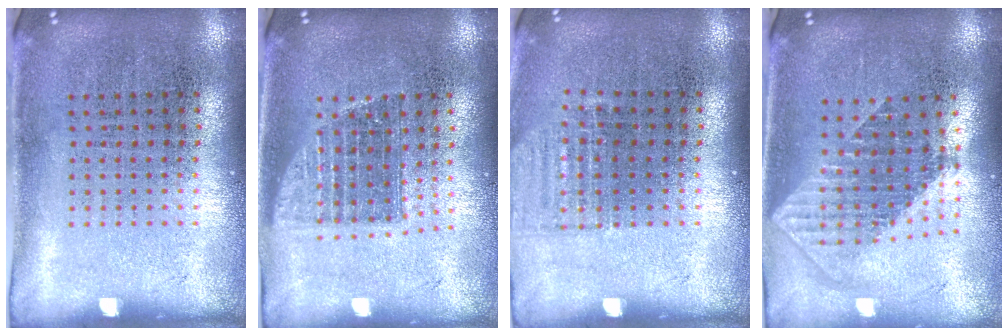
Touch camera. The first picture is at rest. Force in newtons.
{"total": 1.3, "press": 1.1, "slide": 0.8}
{"total": 0.9, "press": 0.9, "slide": 0.1}
{"total": 1.9, "press": 1.5, "slide": 1.1}